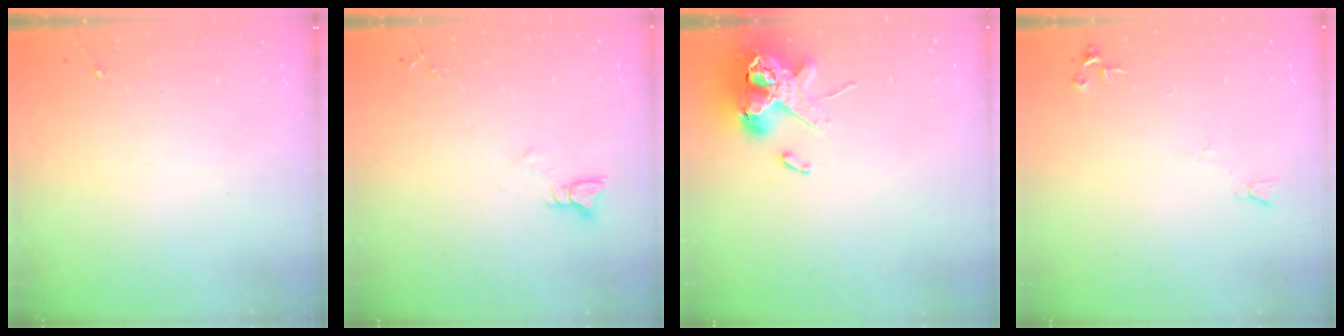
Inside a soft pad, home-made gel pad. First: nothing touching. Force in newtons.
{"total": 3.5, "press": 3.5, "slide": 0.3}
{"total": 12.3, "press": 12.1, "slide": 1.9}
{"total": 4.4, "press": 4.3, "slide": 0.9}